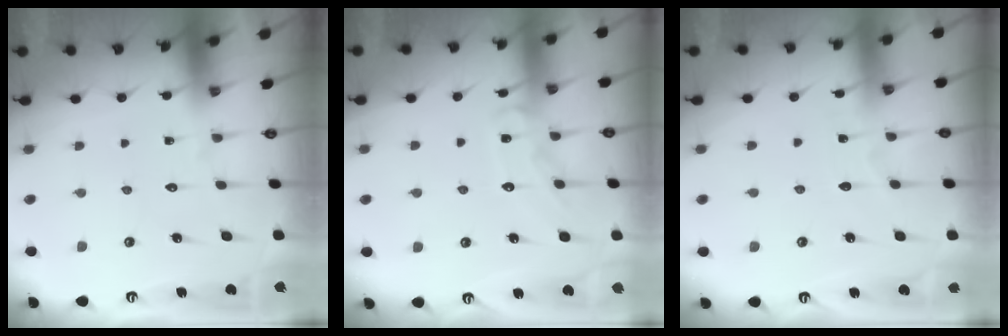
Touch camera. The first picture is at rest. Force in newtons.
{"total": 8.7, "press": 8.6, "slide": 0.6}
{"total": 2.1, "press": 2.1, "slide": 0.3}